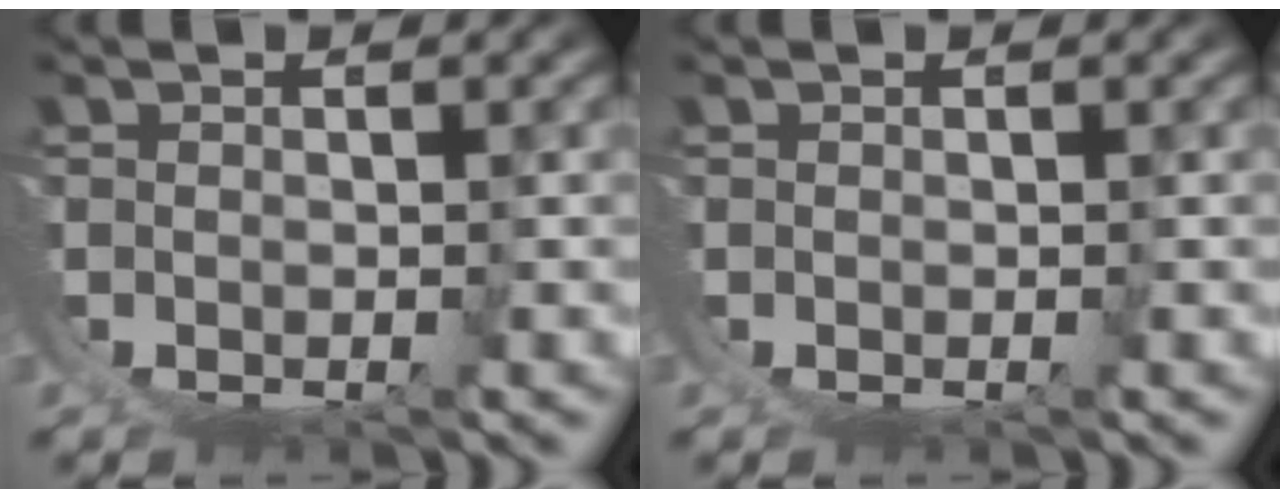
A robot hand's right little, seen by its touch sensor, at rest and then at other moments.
{"total": 0.0}